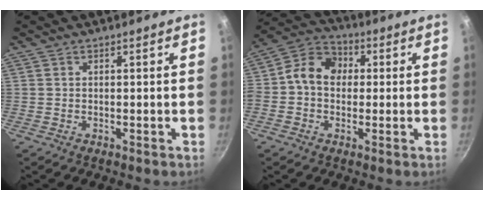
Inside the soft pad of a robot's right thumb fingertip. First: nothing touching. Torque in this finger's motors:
{"motor_torque": [0.64, 2.72, 0.23, -0.08, 0.25]}